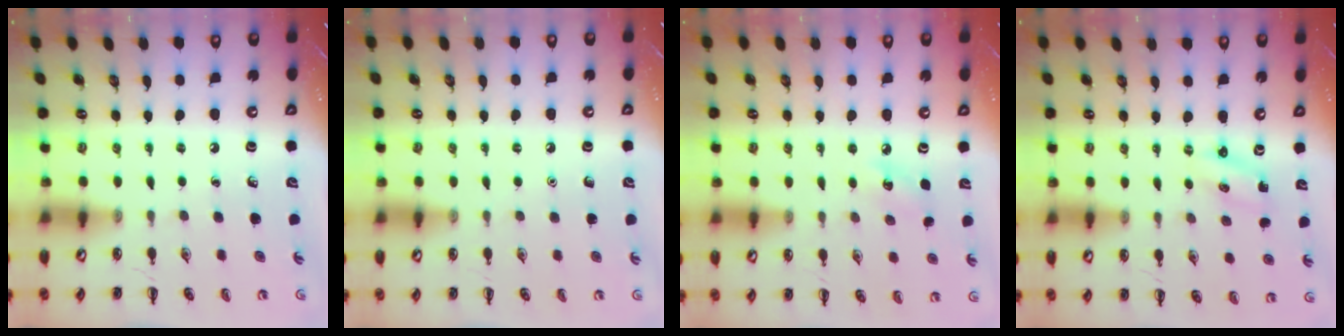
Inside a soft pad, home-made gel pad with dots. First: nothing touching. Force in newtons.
{"total": 1.6, "press": 1.6, "slide": 0.1}
{"total": 6.7, "press": 6.5, "slide": 1.7}
{"total": 1.4, "press": 1.3, "slide": 0.3}